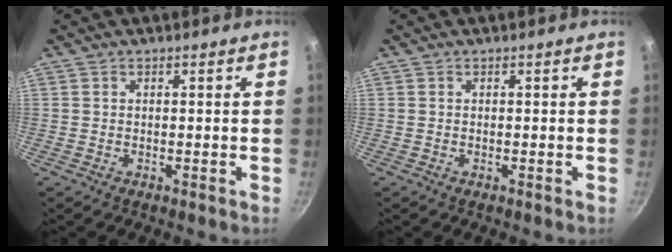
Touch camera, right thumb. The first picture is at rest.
{"total": 0.0}